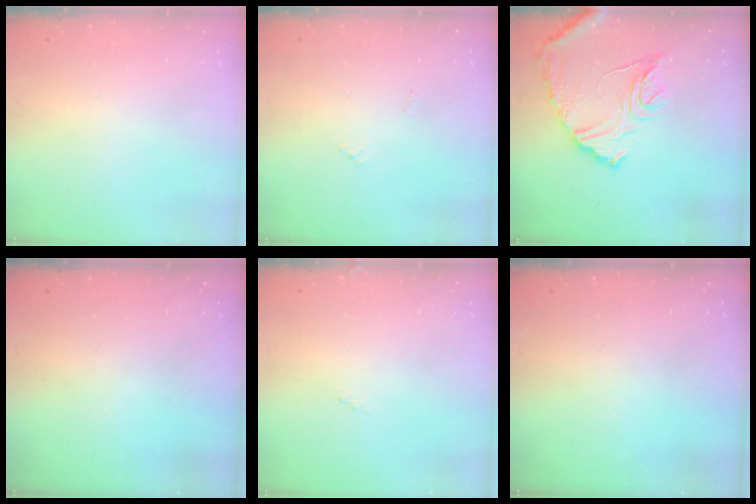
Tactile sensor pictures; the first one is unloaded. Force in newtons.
{"total": 5.5, "press": 5.5, "slide": 0.3}
{"total": 13.6, "press": 13.5, "slide": 1.2}
{"total": 3.2, "press": 3.2, "slide": 0.1}
{"total": 6.7, "press": 6.7, "slide": 0.6}
{"total": 2.8, "press": 2.8, "slide": 0.3}